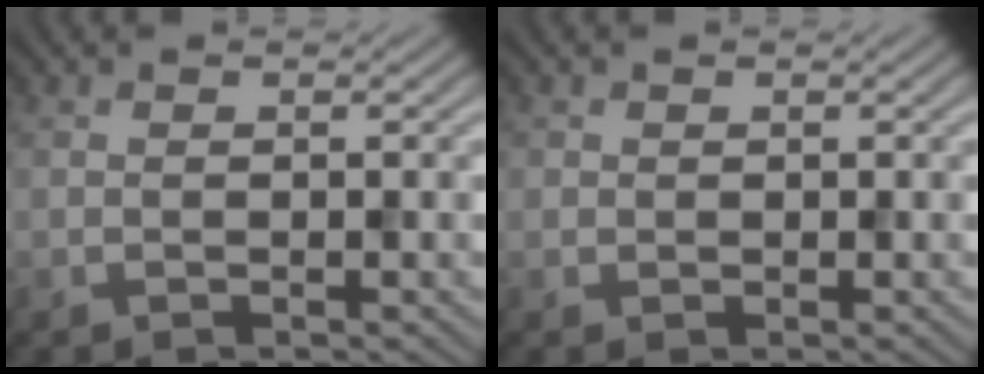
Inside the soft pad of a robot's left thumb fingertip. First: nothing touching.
{"total": 0.8, "force": [0.3, 0.7, -0.3], "torque": [0.008, -0.007, 0.002]}